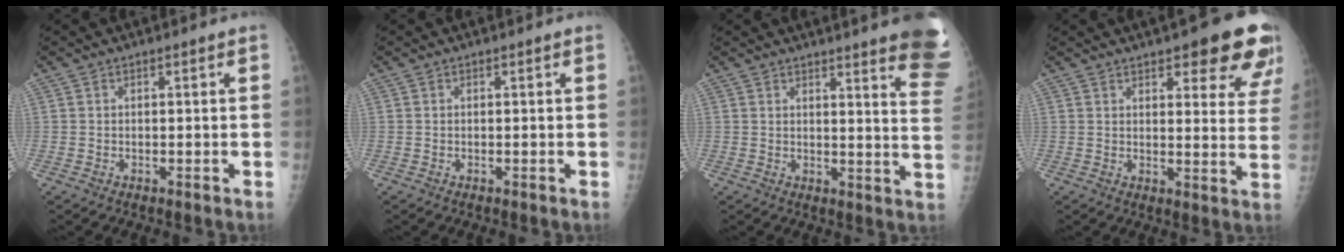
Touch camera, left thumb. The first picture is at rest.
{"total": 0.0}
{"total": 16.2, "force": [12.7, 1.8, 9.9], "torque": [-0.096, -0.091, 0.130]}
{"total": 14.9, "force": [9.4, 4.6, 10.6], "torque": [-0.095, -0.041, 0.104]}